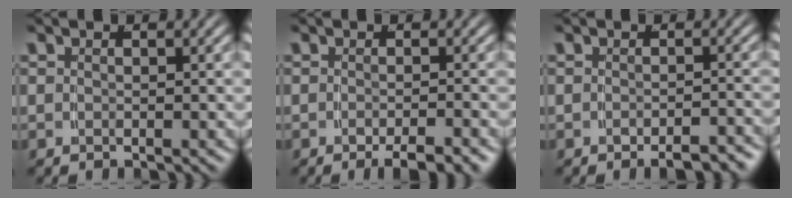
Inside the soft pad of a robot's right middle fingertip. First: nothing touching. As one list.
[{"total": 3.0, "force": [-2.4, 0.1, 1.8], "torque": [-0.025, -0.001, -0.036]}, {"total": 2.8, "force": [-2.6, 0.1, 1.1], "torque": [-0.014, 0.000, -0.038]}]